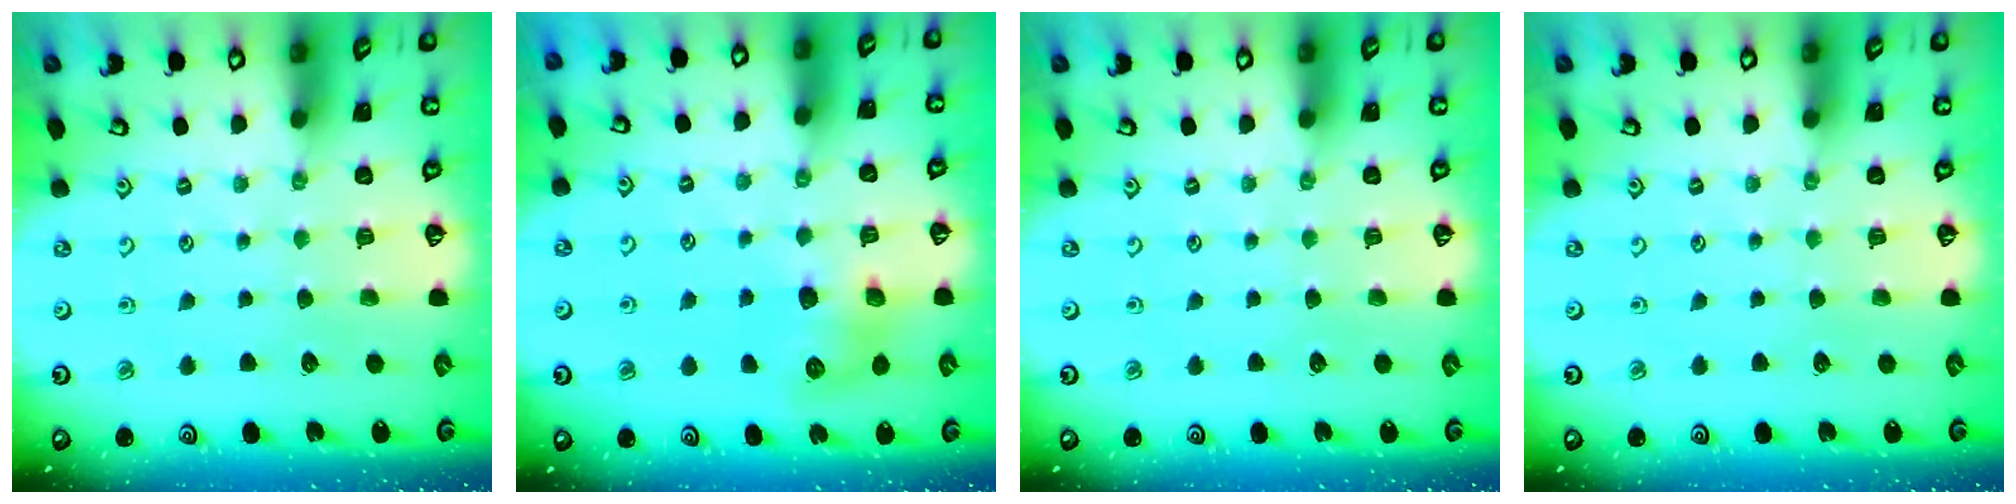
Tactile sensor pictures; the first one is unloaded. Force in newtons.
{"total": 8.4, "press": 8.3, "slide": 1.2}
{"total": 0.0}
{"total": 0.0}